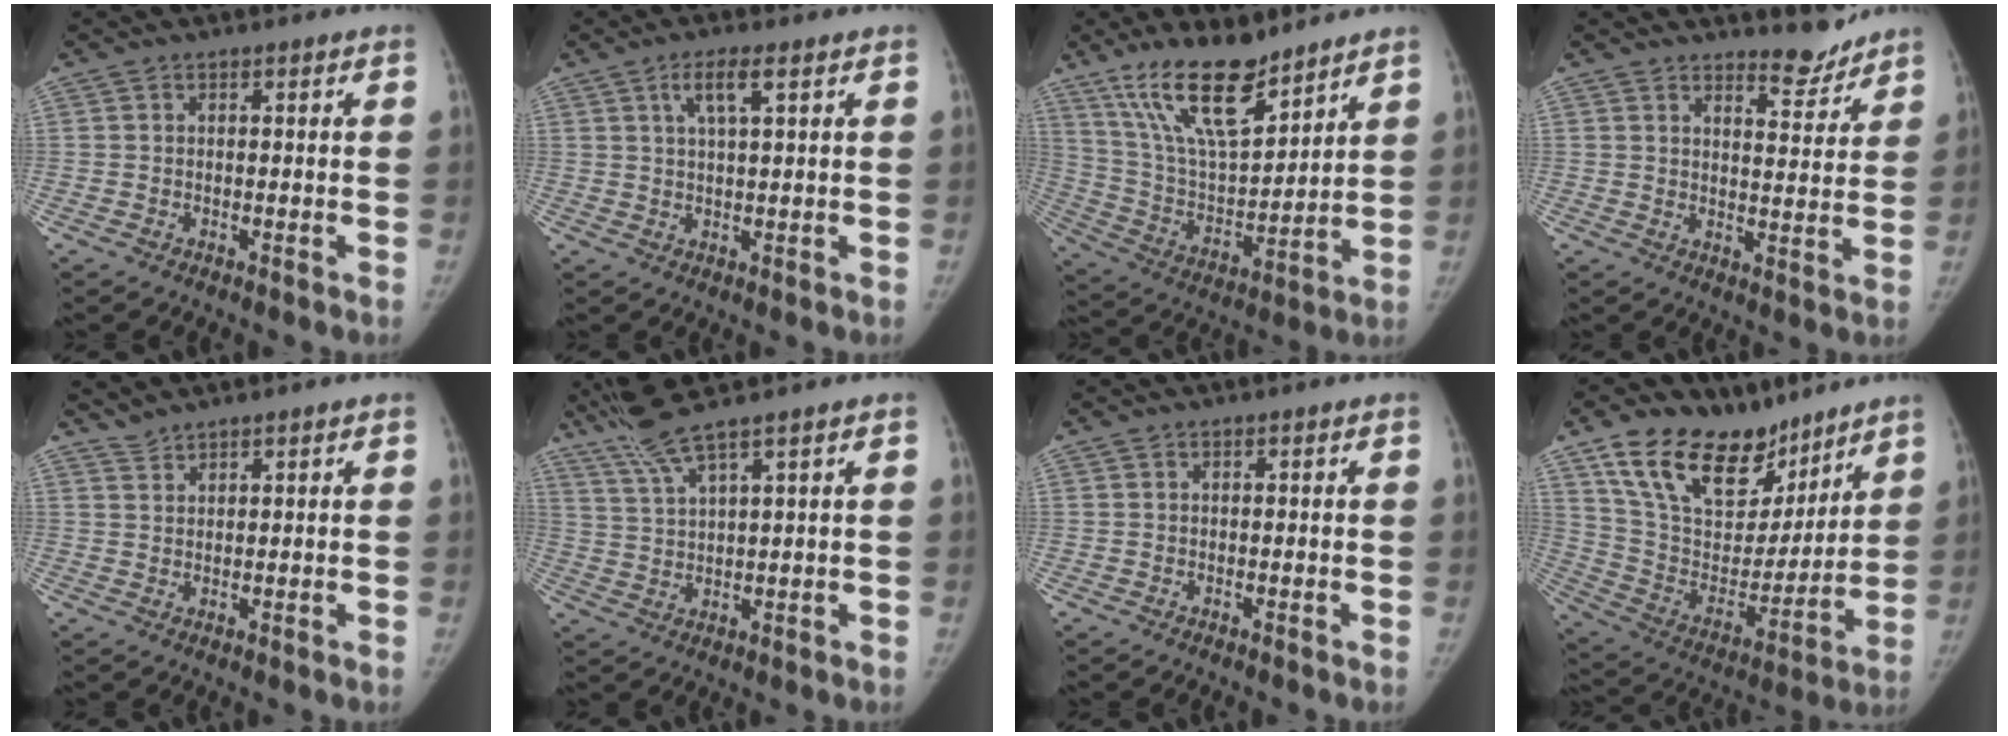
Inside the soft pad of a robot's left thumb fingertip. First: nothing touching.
{"total": 4.6, "force": [2.1, 0.8, 3.9], "torque": [-0.080, -0.002, 0.044]}
{"total": 17.6, "force": [12.6, 5.8, 10.9], "torque": [-0.163, -0.067, 0.242]}
{"total": 5.3, "force": [4.9, 1.3, 1.2], "torque": [0.006, -0.047, 0.075]}
{"total": 1.9, "force": [1.9, 0.0, 0.1], "torque": [0.003, 0.004, 0.041]}
{"total": 7.4, "force": [5.8, -0.5, 4.6], "torque": [-0.100, -0.018, 0.125]}
{"total": 0.0}
{"total": 22.9, "force": [15.8, 12.6, 11.0], "torque": [-0.150, -0.060, 0.278]}